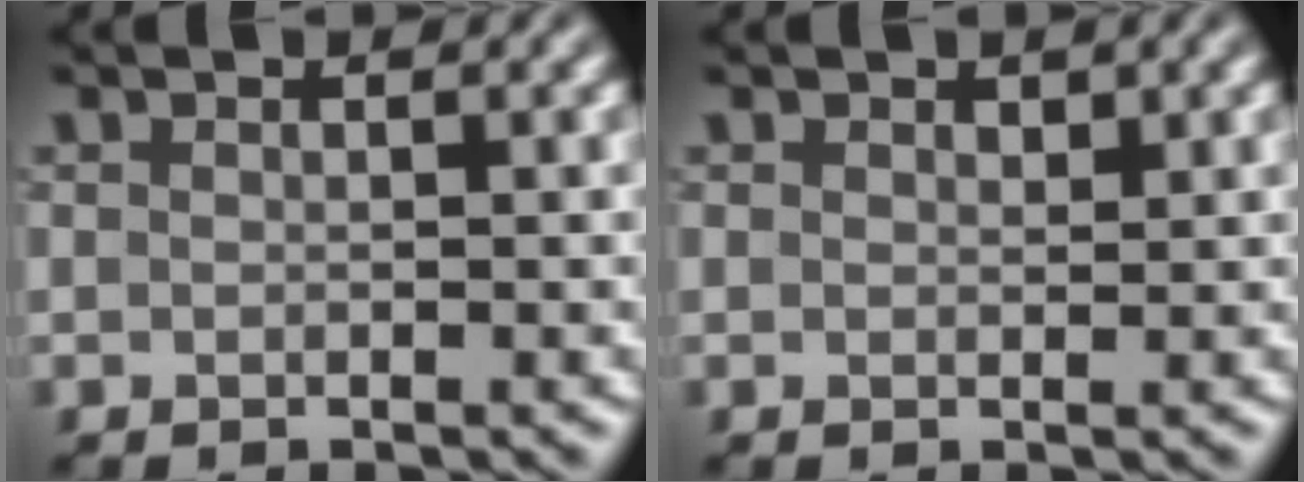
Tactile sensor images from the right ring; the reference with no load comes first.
{"total": 0.7, "force": [0.5, 0.3, 0.3], "torque": [-0.003, -0.002, 0.010]}